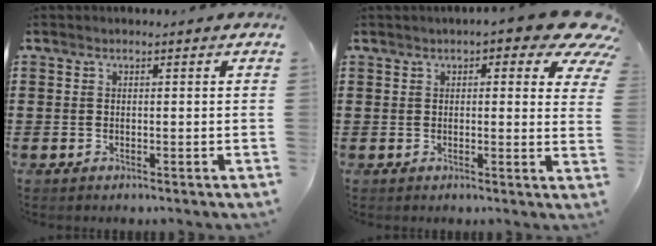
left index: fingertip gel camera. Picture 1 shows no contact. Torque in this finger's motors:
{"motor_torque": [2.14, 0.00, 1.06, 0.21]}